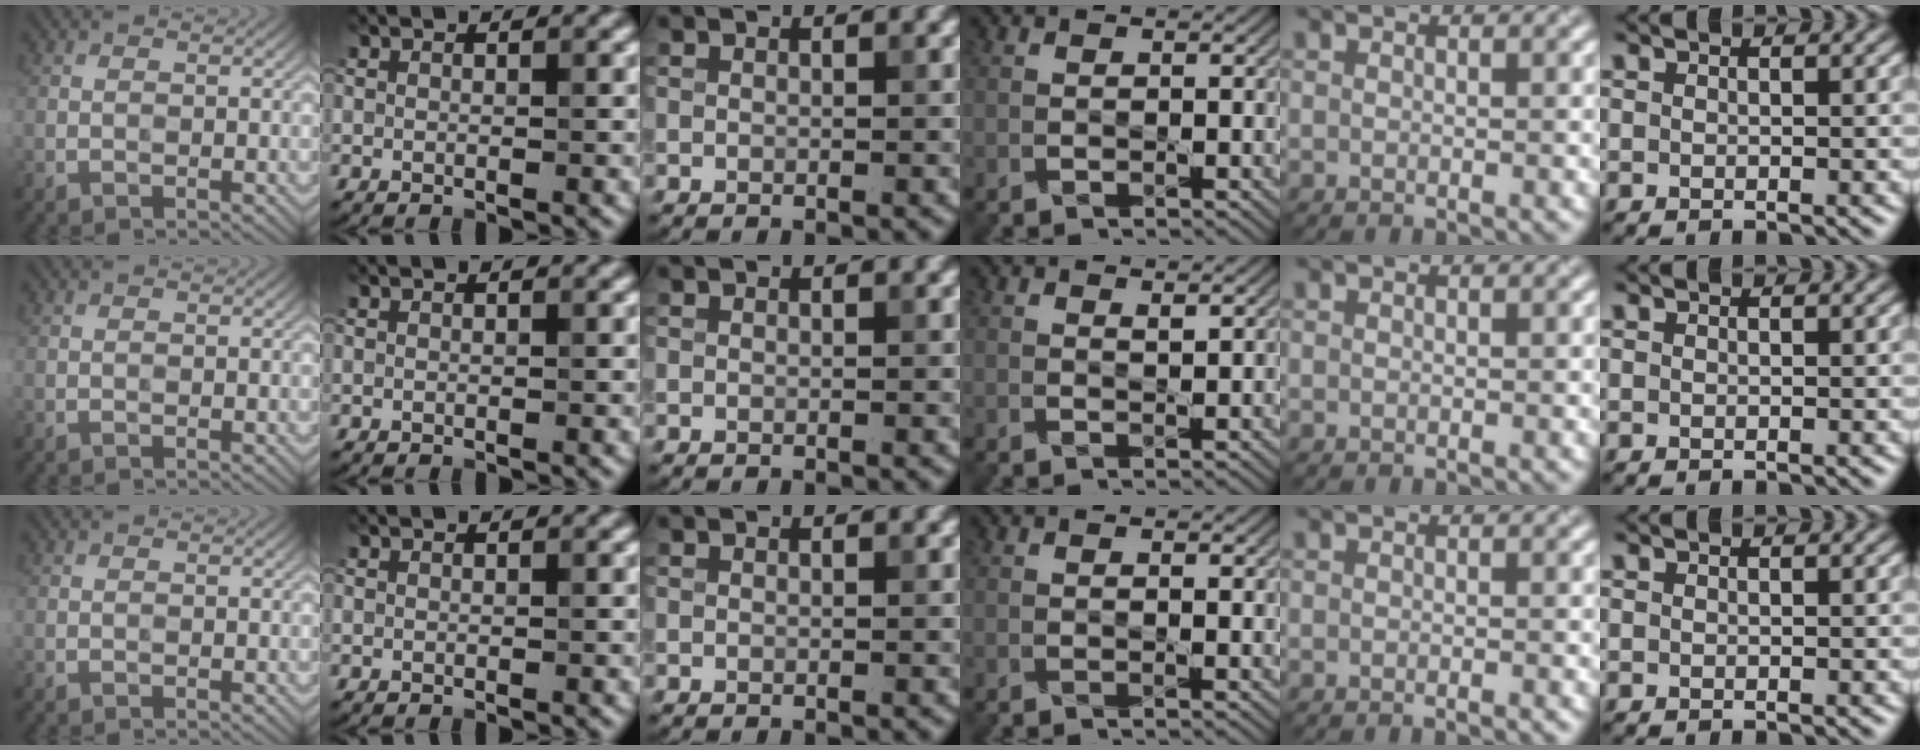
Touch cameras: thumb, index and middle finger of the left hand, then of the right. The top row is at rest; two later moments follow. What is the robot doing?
{"motion": "dispense", "object": "syringe"}